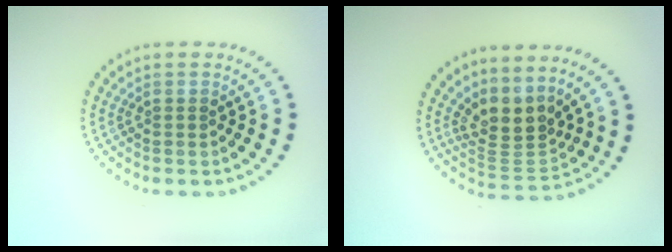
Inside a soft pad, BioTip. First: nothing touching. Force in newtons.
{"total": 3.4, "press": 2.6, "slide": 2.2}